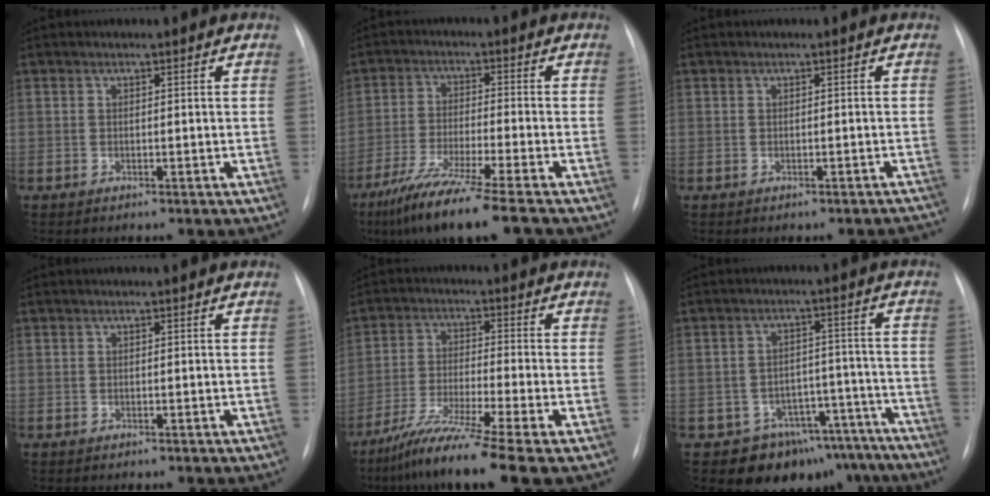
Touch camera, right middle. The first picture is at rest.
{"total": 11.9, "force": [-8.8, -1.2, 8.0], "torque": [-0.140, -0.045, -0.148]}
{"total": 1.7, "force": [-1.5, 0.7, 0.4], "torque": [0.004, 0.007, -0.017]}
{"total": 0.0}
{"total": 12.1, "force": [-8.4, -1.4, 8.5], "torque": [-0.157, -0.044, -0.144]}
{"total": 12.3, "force": [-9.6, 7.5, 1.5], "torque": [0.014, 0.059, -0.113]}